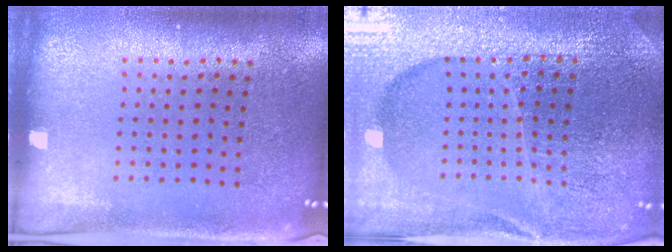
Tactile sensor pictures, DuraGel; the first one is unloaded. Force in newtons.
{"total": 5.4, "press": 4.9, "slide": 2.3}